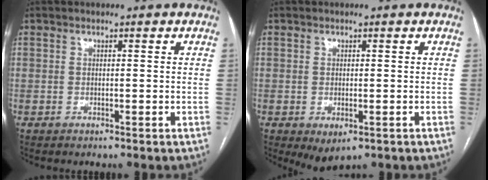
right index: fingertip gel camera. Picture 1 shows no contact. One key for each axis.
{"total": 3.5, "fx": -1.5, "fy": 1.8, "fz": 2.6, "tx": -0.034, "ty": -0.007, "tz": -0.008}